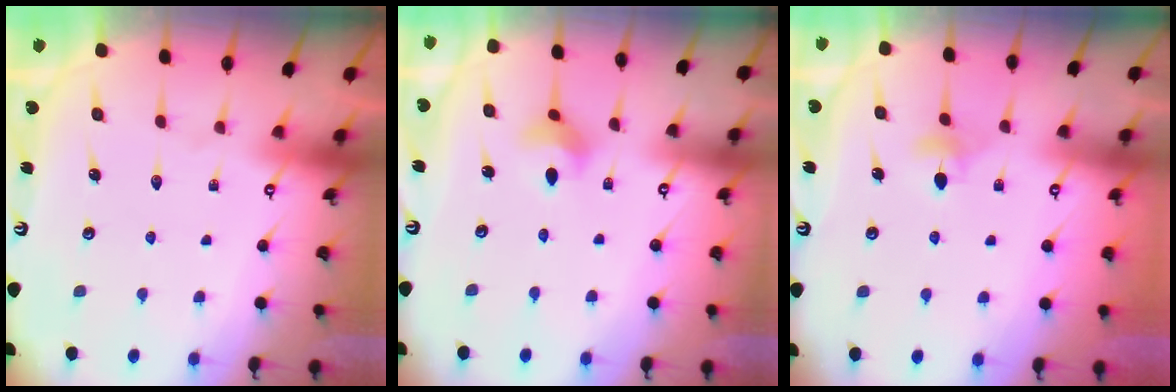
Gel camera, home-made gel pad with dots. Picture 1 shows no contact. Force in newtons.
{"total": 4.7, "press": 4.7, "slide": 0.8}
{"total": 3.9, "press": 3.8, "slide": 0.8}